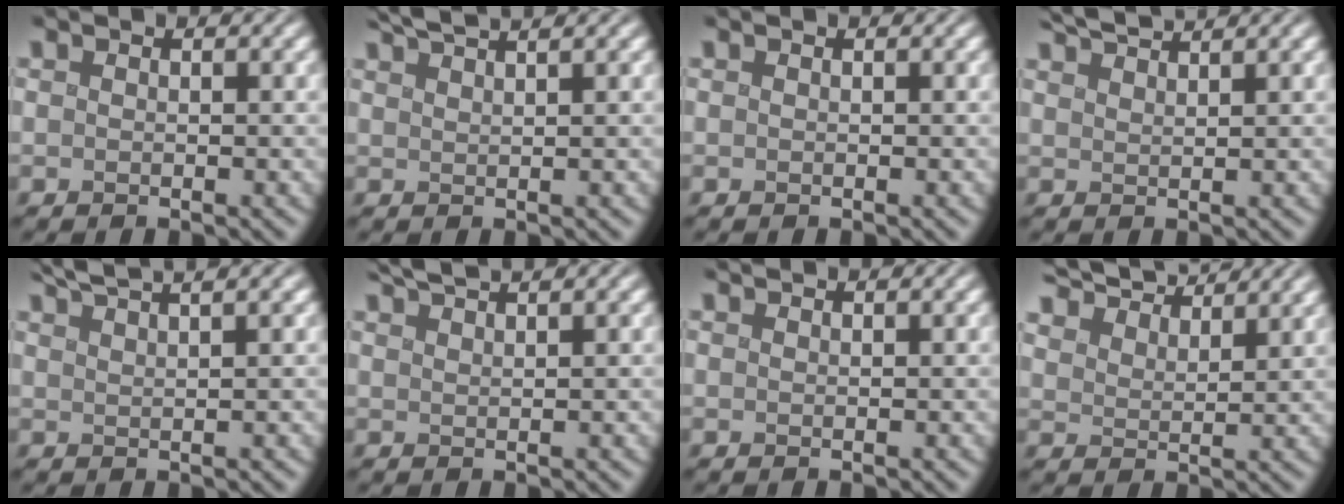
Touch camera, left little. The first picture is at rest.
{"total": 3.7, "force": [3.2, 0.3, 2.0], "torque": [-0.023, 0.019, 0.042]}
{"total": 0.0}
{"total": 3.1, "force": [2.9, 0.2, 1.0], "torque": [-0.008, 0.010, 0.052]}
{"total": 4.9, "force": [4.0, 0.6, 2.7], "torque": [-0.032, 0.024, 0.048]}
{"total": 3.1, "force": [2.8, 0.3, 1.4], "torque": [-0.013, 0.014, 0.041]}
{"total": 1.6, "force": [1.4, 0.5, 0.6], "torque": [0.008, 0.002, 0.003]}
{"total": 9.1, "force": [8.3, 2.0, 3.0], "torque": [-0.070, 0.008, 0.127]}